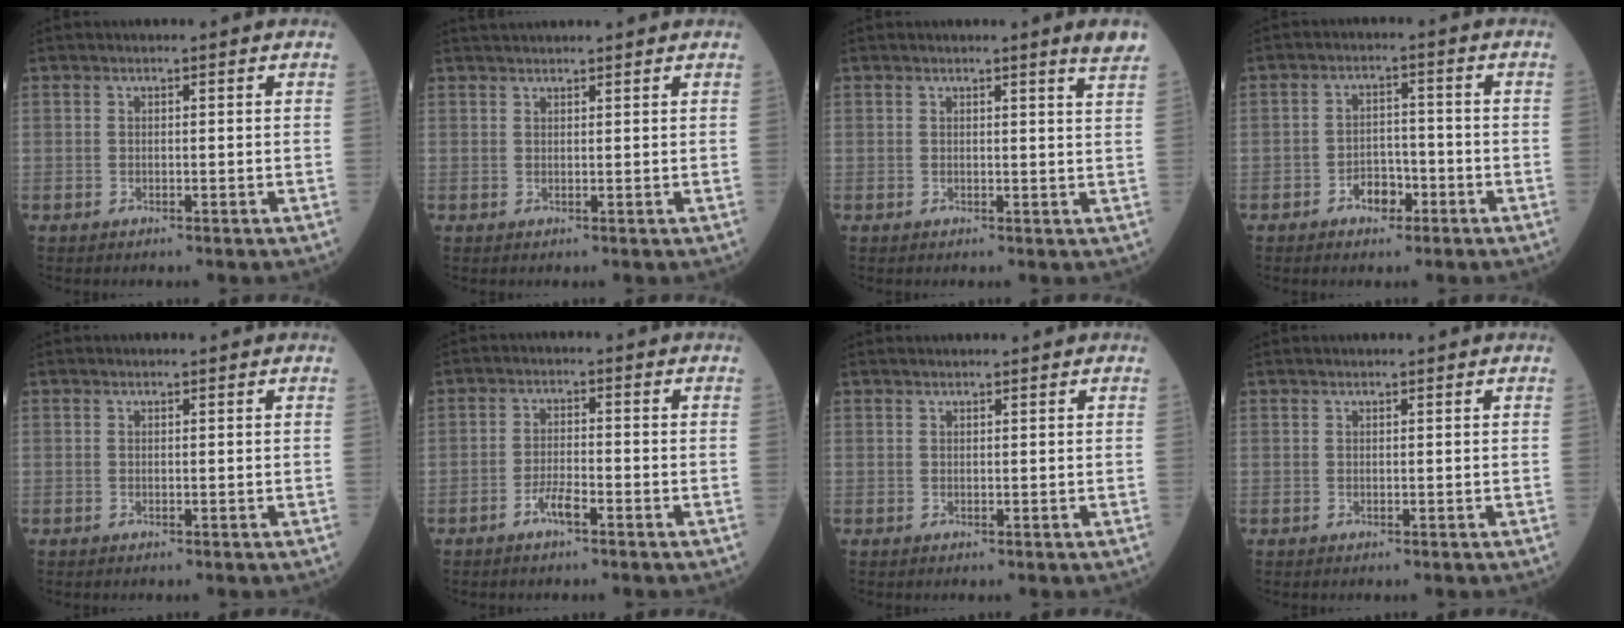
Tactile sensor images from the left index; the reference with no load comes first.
{"total": 4.2, "force": [4.0, -0.1, 1.3], "torque": [-0.016, 0.035, 0.062]}
{"total": 2.8, "force": [2.2, -0.6, 1.6], "torque": [-0.019, -0.015, 0.018]}
{"total": 4.0, "force": [-2.3, 2.4, 2.3], "torque": [-0.036, 0.009, -0.038]}
{"total": 0.0}
{"total": 3.1, "force": [-2.0, 0.5, 2.3], "torque": [-0.046, 0.000, -0.040]}
{"total": 1.7, "force": [1.6, 0.0, 0.6], "torque": [-0.006, 0.021, 0.028]}
{"total": 0.6, "force": [0.6, 0.0, 0.2], "torque": [-0.007, 0.015, 0.014]}